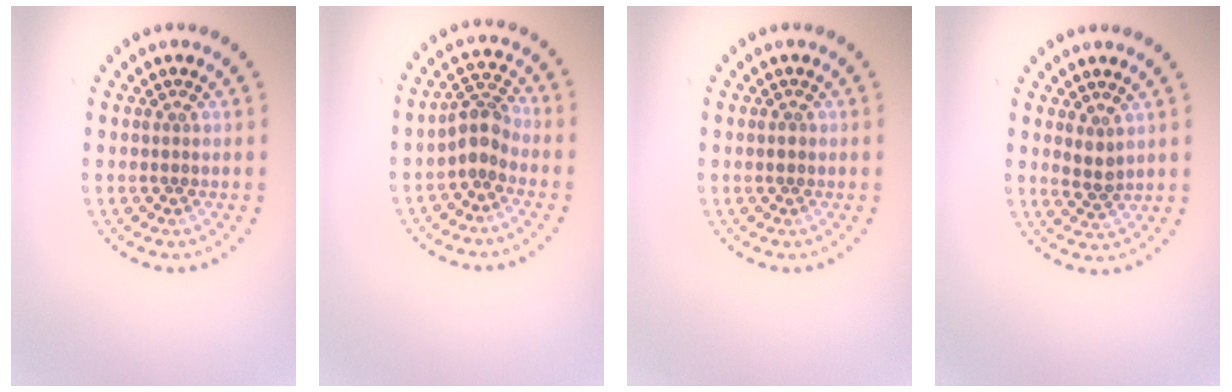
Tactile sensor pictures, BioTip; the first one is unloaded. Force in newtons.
{"total": 2.6, "press": 2.0, "slide": 1.7}
{"total": 0.7, "press": 0.7, "slide": 0.0}
{"total": 1.7, "press": 1.5, "slide": 0.8}